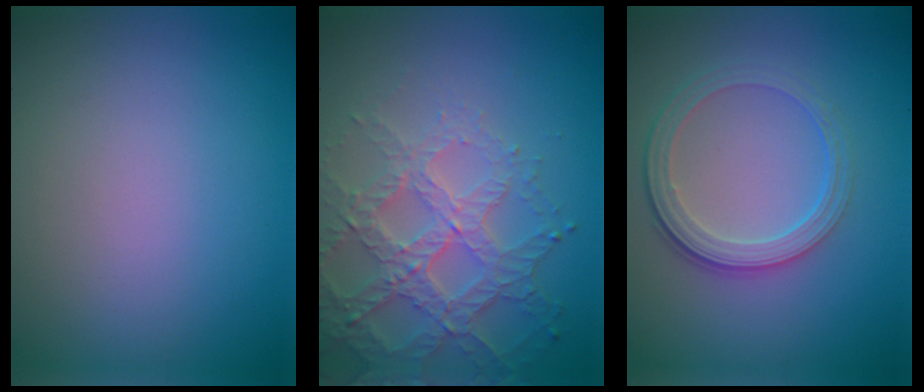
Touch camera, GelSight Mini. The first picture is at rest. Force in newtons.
{"total": 4.7, "press": 4.1, "slide": 2.3}
{"total": 4.0, "press": 2.9, "slide": 2.8}